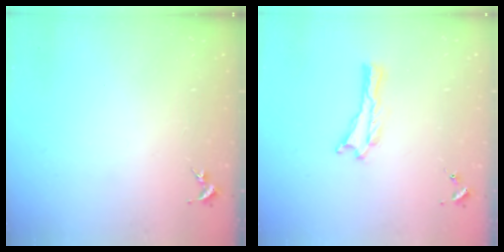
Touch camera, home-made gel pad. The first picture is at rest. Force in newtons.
{"total": 0.0}